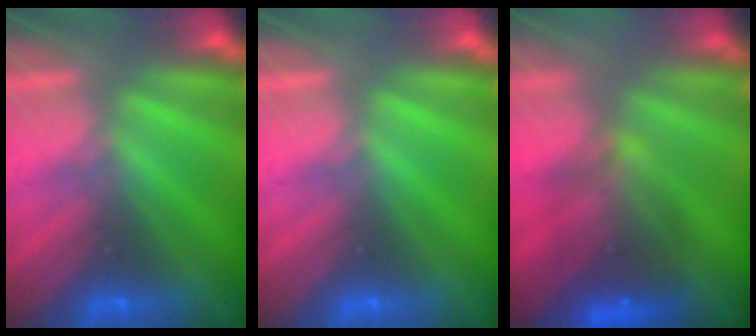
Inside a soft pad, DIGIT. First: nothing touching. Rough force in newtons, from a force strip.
{"total": 0.0}
{"total": 7.6}